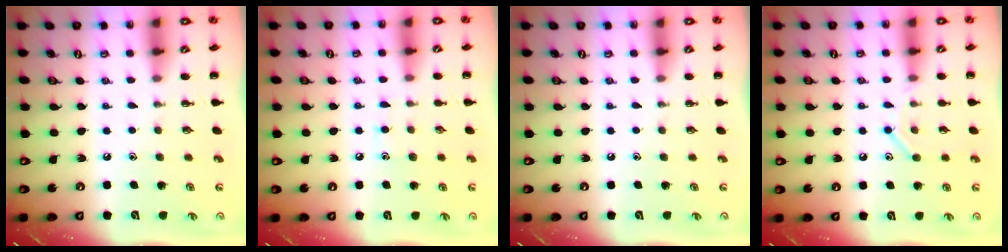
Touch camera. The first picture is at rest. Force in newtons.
{"total": 5.7, "press": 5.4, "slide": 1.8}
{"total": 0.0}
{"total": 8.4, "press": 8.3, "slide": 1.4}